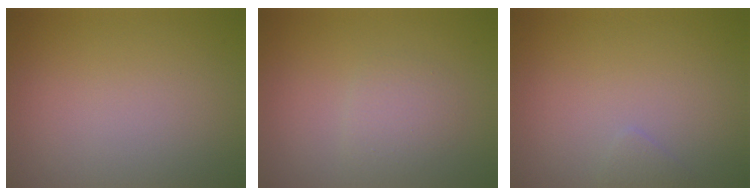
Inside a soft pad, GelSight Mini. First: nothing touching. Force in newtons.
{"total": 1.7, "press": 1.7, "slide": 0.1}
{"total": 0.7, "press": 0.7, "slide": 0.0}